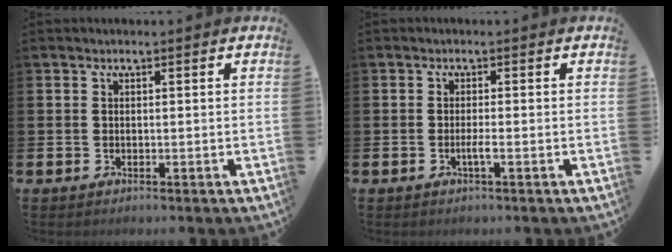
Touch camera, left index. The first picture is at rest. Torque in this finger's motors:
{"motor_torque": [0.03, 0.02, 0.00, 0.02]}